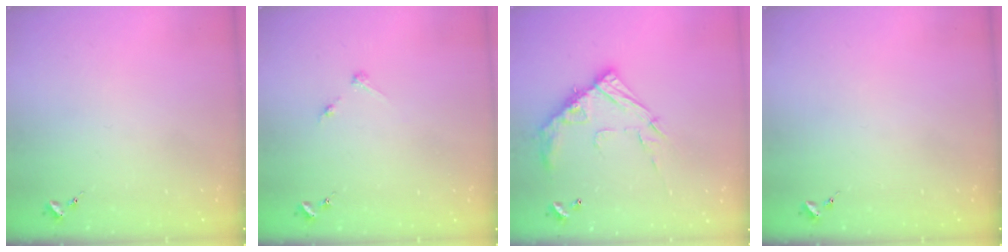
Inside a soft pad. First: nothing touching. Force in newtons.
{"total": 3.2, "press": 3.1, "slide": 0.4}
{"total": 15.6, "press": 15.5, "slide": 1.2}
{"total": 0.0}